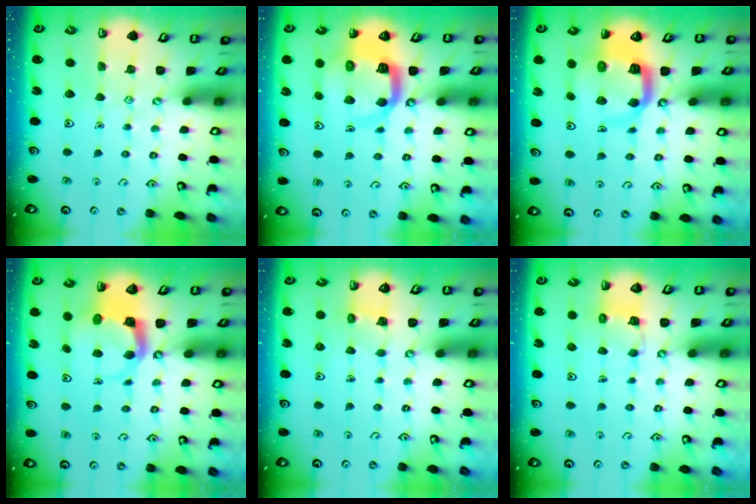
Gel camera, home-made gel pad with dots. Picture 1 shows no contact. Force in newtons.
{"total": 10.6, "press": 10.6, "slide": 1.3}
{"total": 9.2, "press": 9.1, "slide": 1.2}
{"total": 3.9, "press": 3.9, "slide": 0.3}
{"total": 3.8, "press": 3.8, "slide": 0.1}
{"total": 6.2, "press": 6.2, "slide": 0.3}